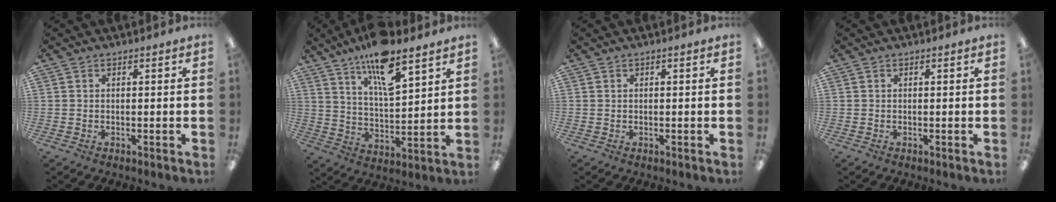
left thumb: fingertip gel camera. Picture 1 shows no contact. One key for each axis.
{"total": 13.7, "fx": 9.9, "fy": 4.2, "fz": 8.5, "tx": -0.149, "ty": -0.046, "tz": 0.169}
{"total": 0.0}
{"total": 0.0}